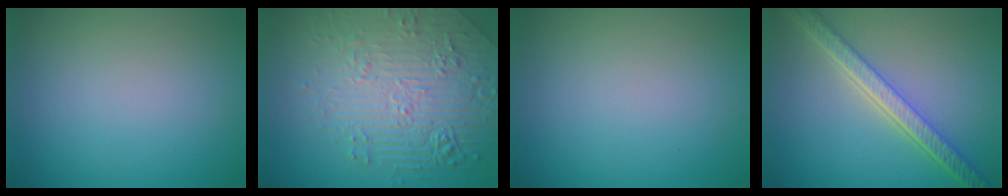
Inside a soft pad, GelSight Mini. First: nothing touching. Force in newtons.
{"total": 6.9, "press": 5.6, "slide": 4.0}
{"total": 0.0}
{"total": 5.7, "press": 4.4, "slide": 3.6}